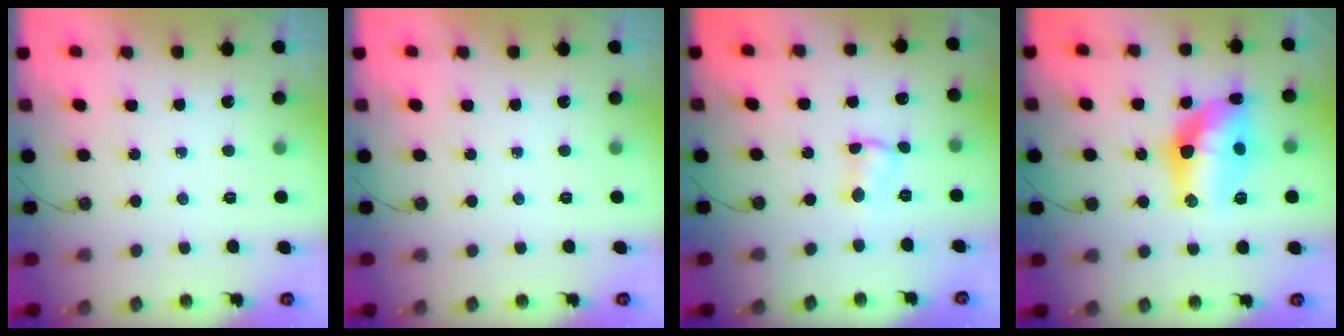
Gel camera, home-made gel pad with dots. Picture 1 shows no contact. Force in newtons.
{"total": 0.0}
{"total": 1.9, "press": 1.9, "slide": 0.4}
{"total": 14.6, "press": 14.0, "slide": 4.0}